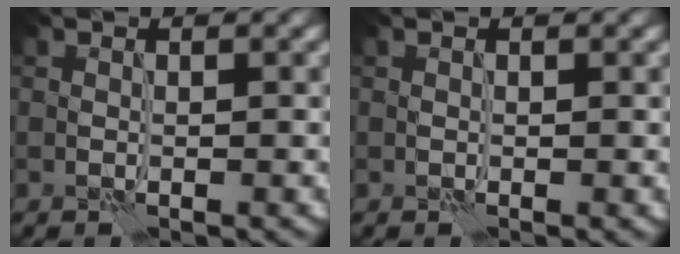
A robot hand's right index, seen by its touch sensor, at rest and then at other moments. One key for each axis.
{"total": 0.0}